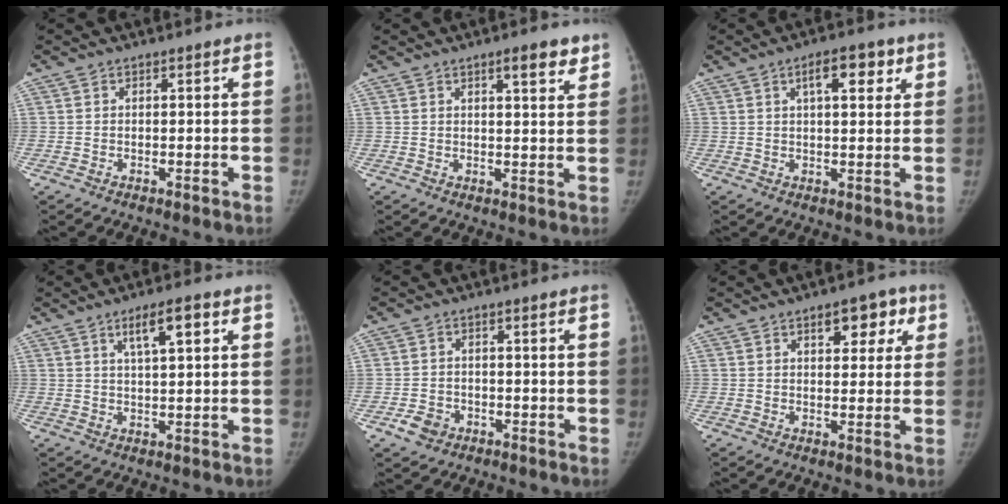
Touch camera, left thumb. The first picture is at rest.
{"total": 4.9, "force": [3.2, 1.2, 3.5], "torque": [-0.039, -0.018, 0.043]}
{"total": 6.7, "force": [3.0, 2.7, 5.4], "torque": [-0.063, -0.004, 0.041]}
{"total": 6.1, "force": [2.7, 1.5, 5.2], "torque": [-0.082, -0.003, 0.046]}
{"total": 3.9, "force": [-2.0, 3.0, 1.4], "torque": [-0.019, 0.014, -0.029]}
{"total": 7.2, "force": [3.3, 3.9, 5.0], "torque": [-0.028, -0.006, 0.037]}